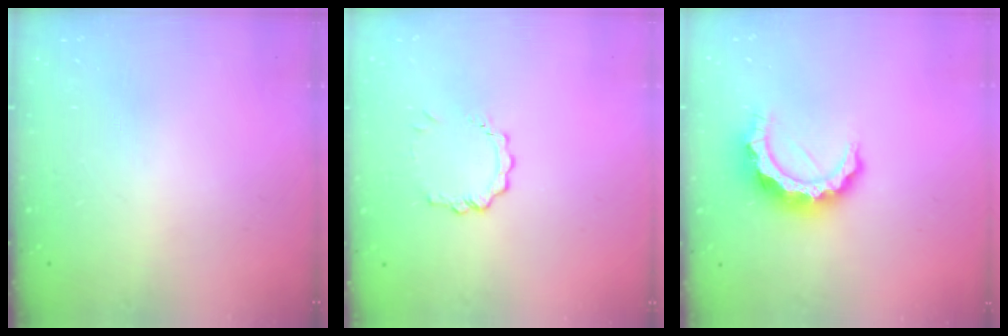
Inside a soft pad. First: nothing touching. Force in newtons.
{"total": 4.0, "press": 3.9, "slide": 0.4}
{"total": 9.5, "press": 9.5, "slide": 0.8}